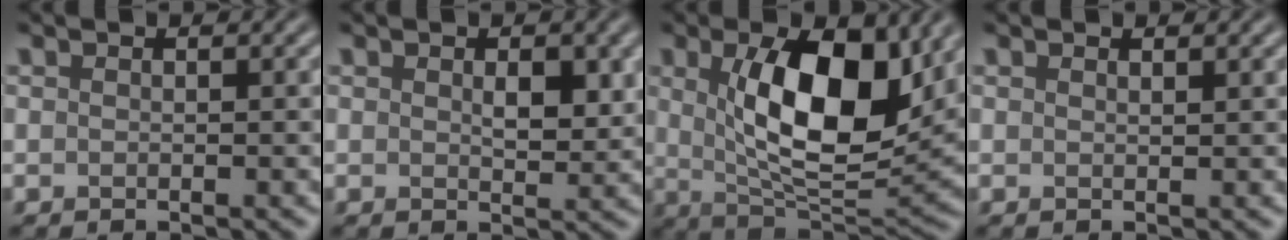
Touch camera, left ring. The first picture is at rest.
{"total": 2.4, "force": [0.6, 1.2, 2.0], "torque": [-0.028, -0.005, 0.015]}
{"total": 10.5, "force": [2.4, 4.4, 9.2], "torque": [-0.147, -0.006, 0.042]}
{"total": 0.6, "force": [0.5, 0.1, 0.2], "torque": [-0.001, -0.001, 0.011]}